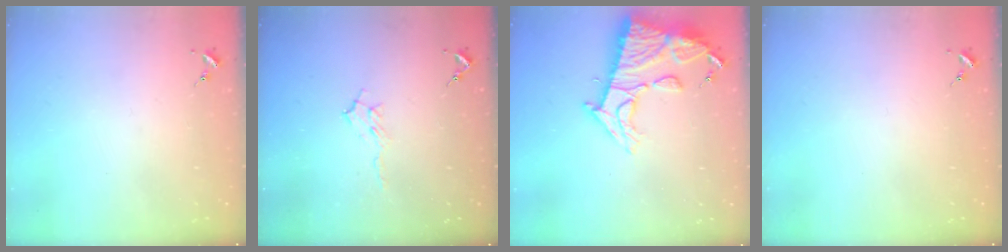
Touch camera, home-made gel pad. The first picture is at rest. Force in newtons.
{"total": 5.6, "press": 5.6, "slide": 0.8}
{"total": 15.6, "press": 15.6, "slide": 1.3}
{"total": 0.0}